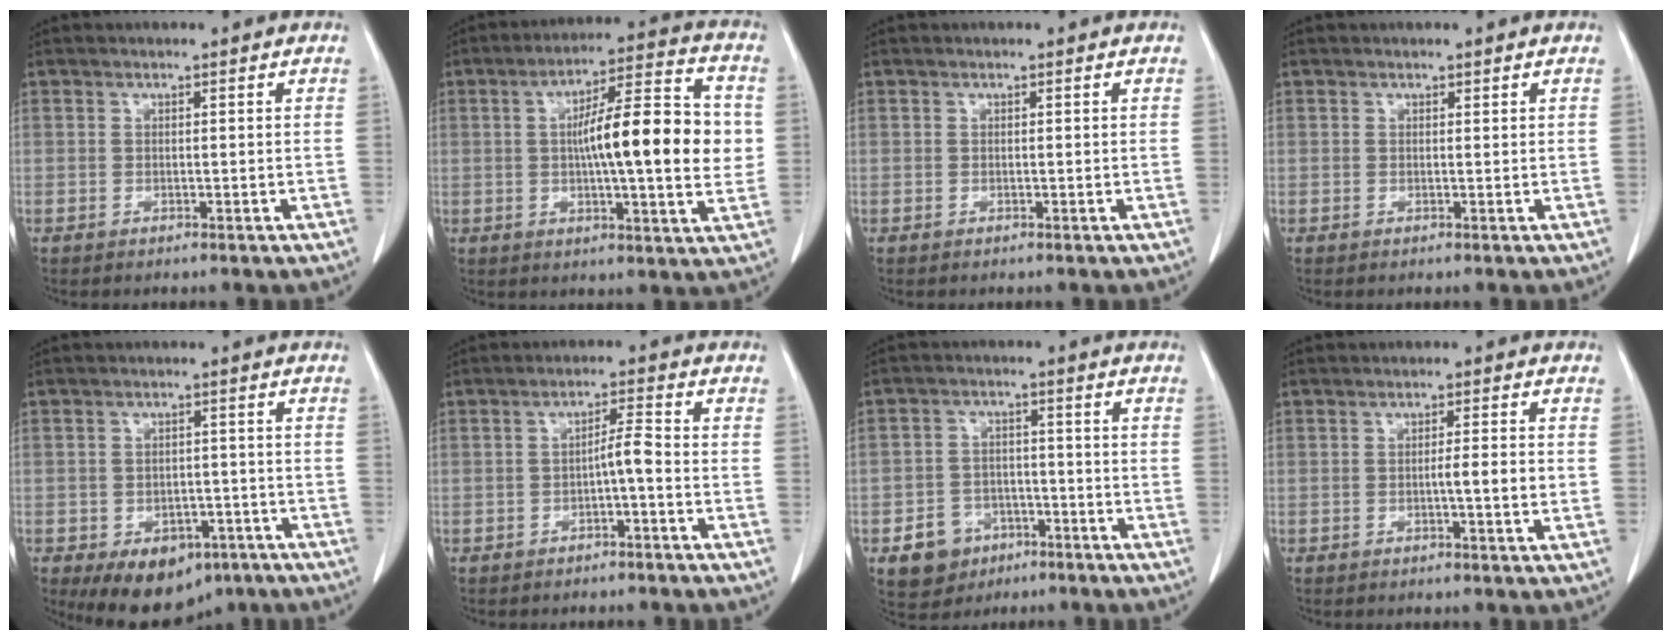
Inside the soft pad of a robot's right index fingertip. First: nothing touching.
{"total": 16.4, "force": [0.8, 2.6, 16.2], "torque": [-0.246, 0.023, 0.006]}
{"total": 0.0}
{"total": 0.0}
{"total": 9.3, "force": [-5.4, 6.0, 4.7], "torque": [-0.061, 0.007, -0.071]}
{"total": 3.1, "force": [-1.1, 0.1, 2.9], "torque": [-0.045, 0.008, -0.019]}
{"total": 6.6, "force": [-3.3, 5.5, 1.8], "torque": [-0.032, 0.011, -0.042]}
{"total": 3.4, "force": [-0.5, -0.1, 3.3], "torque": [-0.053, -0.001, -0.008]}